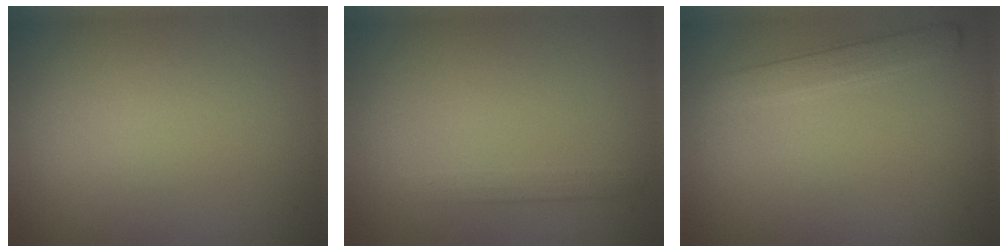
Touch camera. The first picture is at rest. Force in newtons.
{"total": 1.1, "press": 1.1, "slide": 0.1}
{"total": 2.3, "press": 2.3, "slide": 0.1}